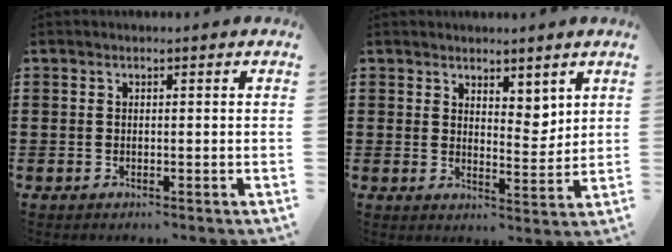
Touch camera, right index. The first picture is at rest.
{"total": 4.0, "force": [3.2, 2.0, 1.2], "torque": [-0.023, -0.005, 0.059]}